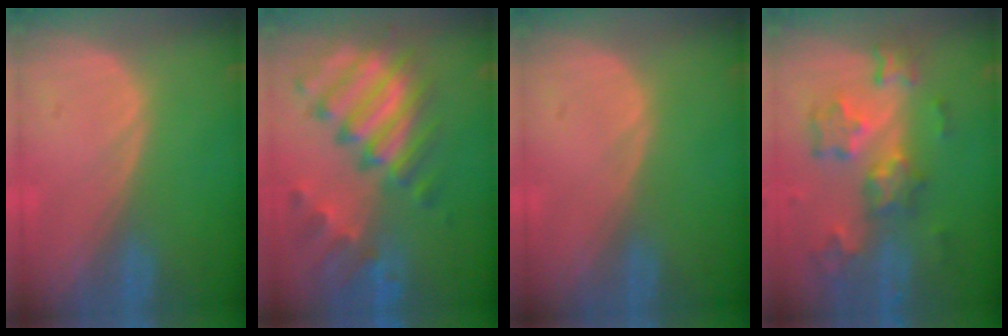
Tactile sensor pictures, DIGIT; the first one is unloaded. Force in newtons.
{"total": 11.5, "press": 9.8, "slide": 6.0}
{"total": 0.0}
{"total": 8.9, "press": 7.9, "slide": 4.2}